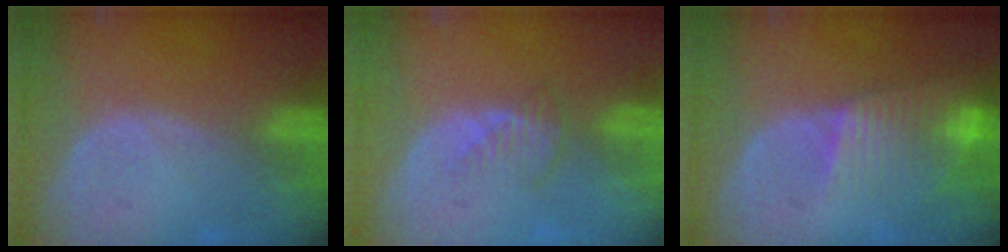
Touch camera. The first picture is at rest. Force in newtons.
{"total": 2.5, "press": 2.5, "slide": 0.3}
{"total": 7.7, "press": 6.8, "slide": 3.6}